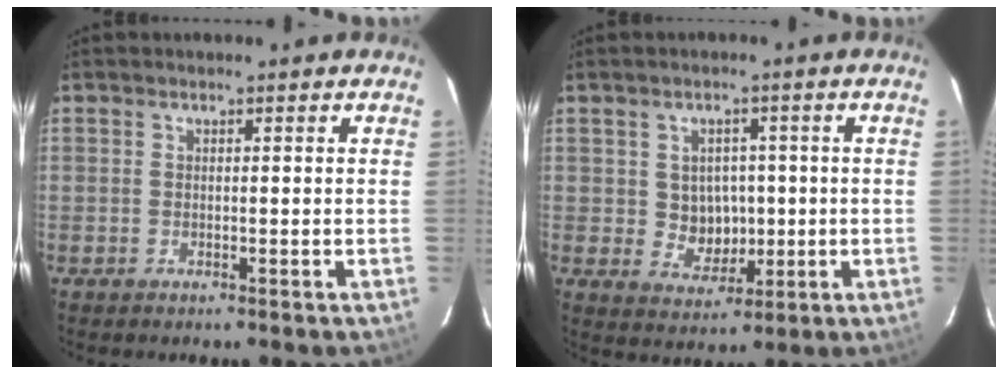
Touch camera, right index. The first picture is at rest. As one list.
[{"total": 5.8, "force": [0.1, 5.3, 2.2], "torque": [-0.040, 0.007, 0.015]}]